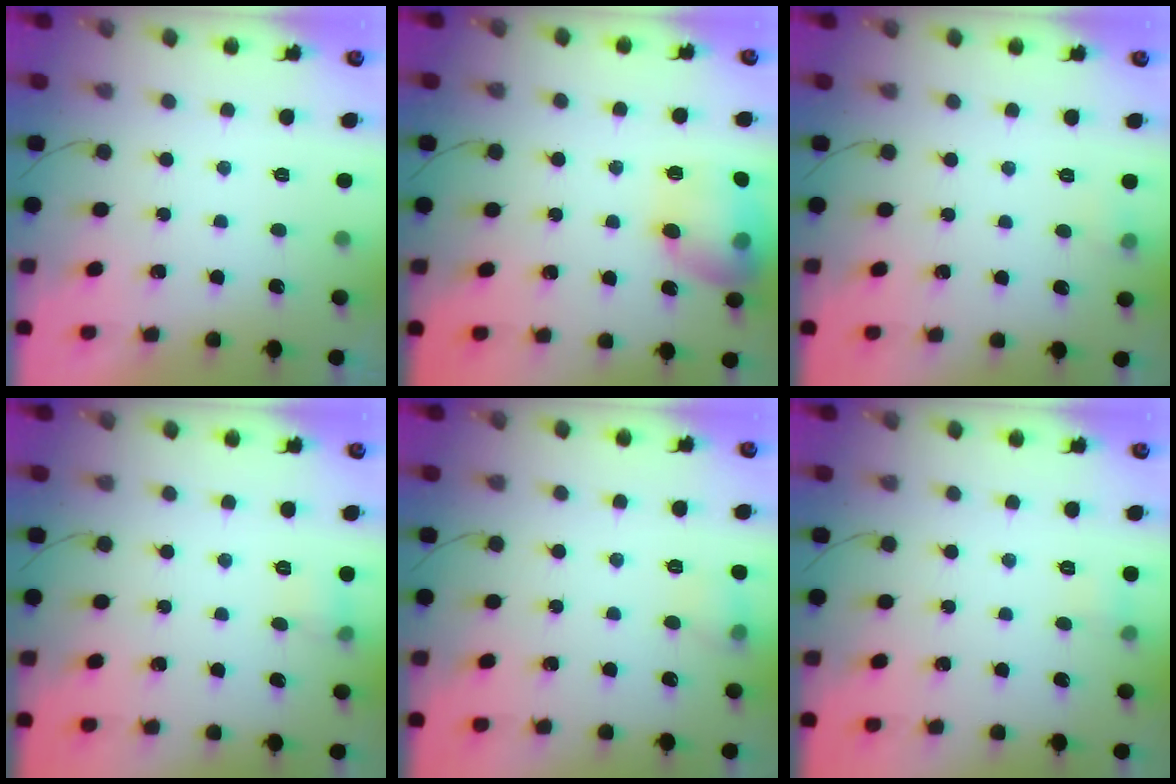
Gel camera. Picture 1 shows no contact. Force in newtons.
{"total": 14.8, "press": 14.8, "slide": 1.2}
{"total": 4.3, "press": 4.0, "slide": 1.4}
{"total": 5.1, "press": 4.8, "slide": 1.6}
{"total": 7.0, "press": 6.8, "slide": 1.9}
{"total": 3.8, "press": 3.6, "slide": 1.2}